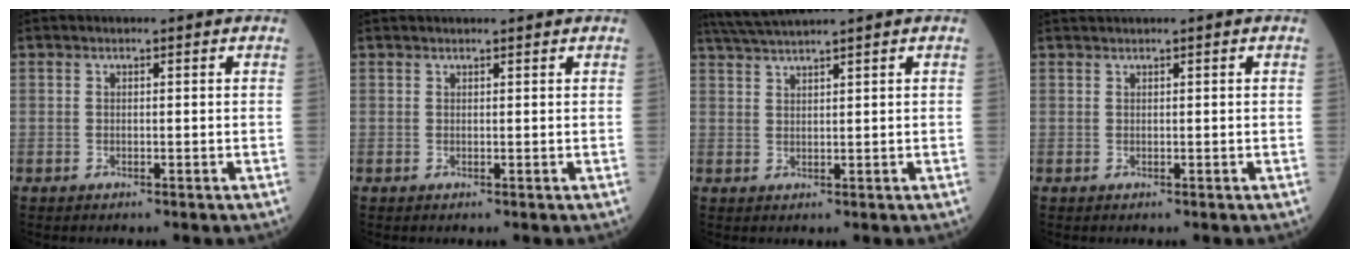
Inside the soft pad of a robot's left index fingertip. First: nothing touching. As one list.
[{"total": 2.6, "force": [2.5, 0.1, 0.7], "torque": [-0.005, 0.018, 0.033]}, {"total": 5.9, "force": [5.2, -1.4, 2.3], "torque": [-0.045, 0.023, 0.098]}, {"total": 1.3, "force": [1.1, -0.4, 0.5], "torque": [-0.013, 0.013, 0.029]}]